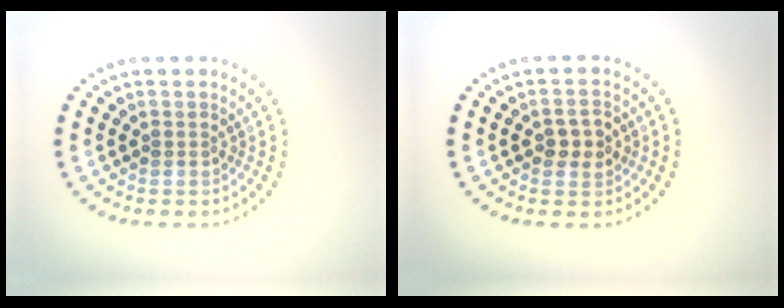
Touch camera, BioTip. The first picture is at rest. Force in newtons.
{"total": 2.4, "press": 2.4, "slide": 0.0}